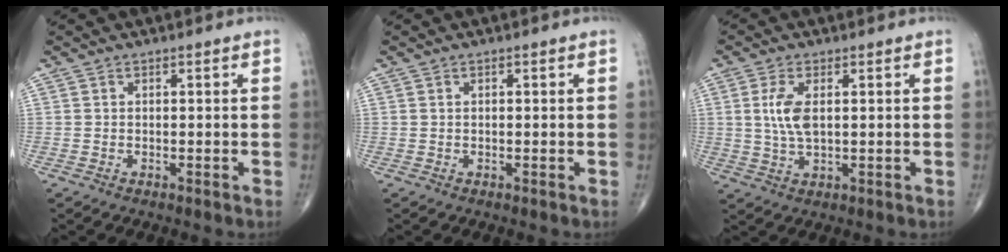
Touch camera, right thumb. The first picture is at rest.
{"total": 0.0}
{"total": 5.7, "force": [1.0, 2.6, 5.0], "torque": [-0.112, -0.003, 0.022]}